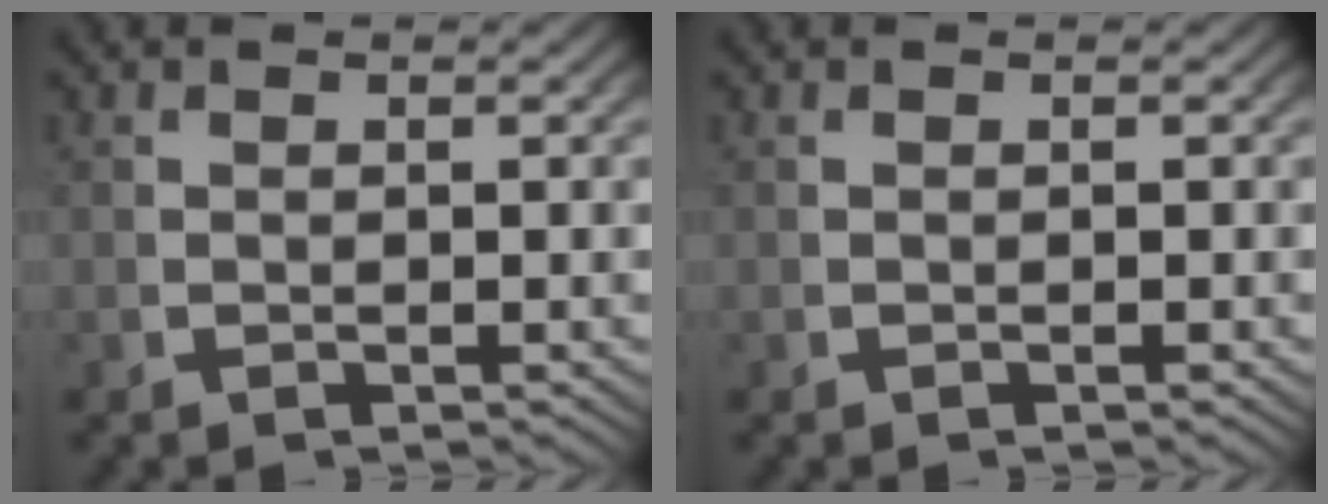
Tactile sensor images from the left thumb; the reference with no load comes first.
{"total": 0.0}